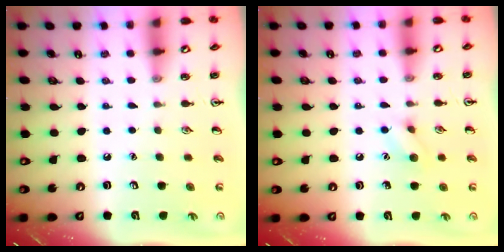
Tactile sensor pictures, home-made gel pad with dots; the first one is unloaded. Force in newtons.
{"total": 6.1, "press": 6.0, "slide": 1.0}